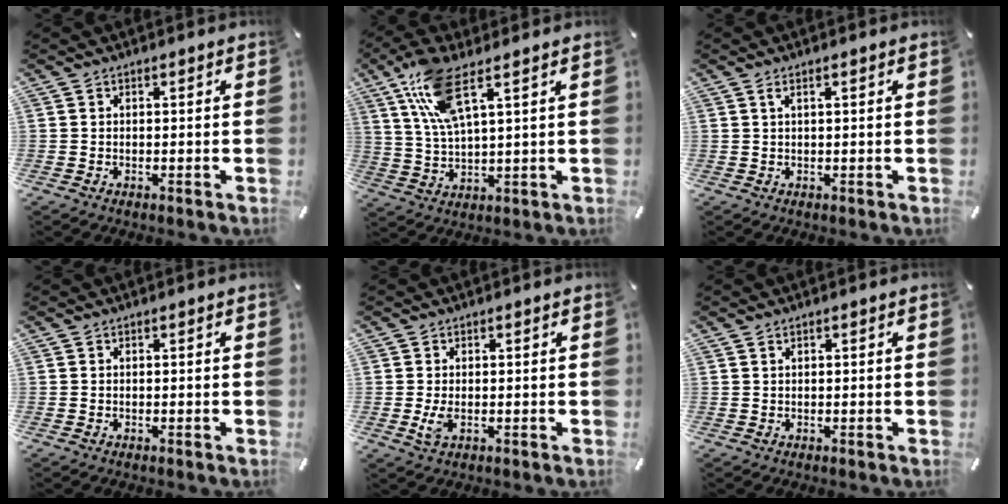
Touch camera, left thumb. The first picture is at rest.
{"total": 11.5, "force": [6.2, 3.6, 9.0], "torque": [-0.178, 0.000, 0.115]}
{"total": 1.3, "force": [0.6, 0.1, 1.2], "torque": [-0.025, 0.000, 0.010]}
{"total": 0.0}
{"total": 2.7, "force": [-0.1, 1.7, 2.1], "torque": [-0.044, -0.007, -0.006]}
{"total": 0.5, "force": [0.3, 0.2, 0.4], "torque": [-0.007, 0.000, 0.005]}